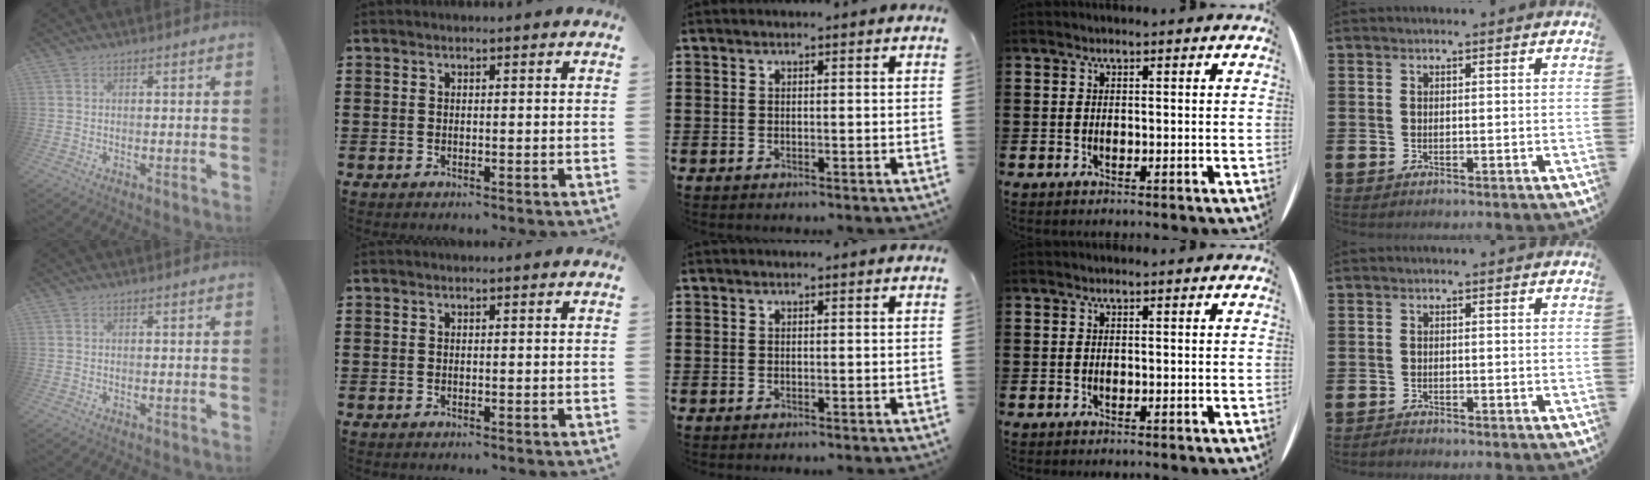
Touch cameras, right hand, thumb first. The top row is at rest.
{"little": {"total": 0.6, "force": [-0.6, 0.1, 0.0], "torque": [-0.002, -0.003, -0.012]}}